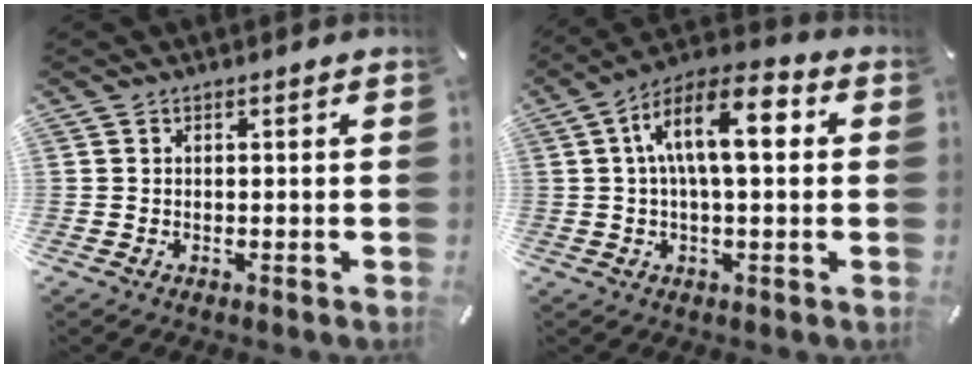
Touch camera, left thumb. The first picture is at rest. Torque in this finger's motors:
{"motor_torque": [0.70, 1.97, 1.99, -0.77, 0.66]}